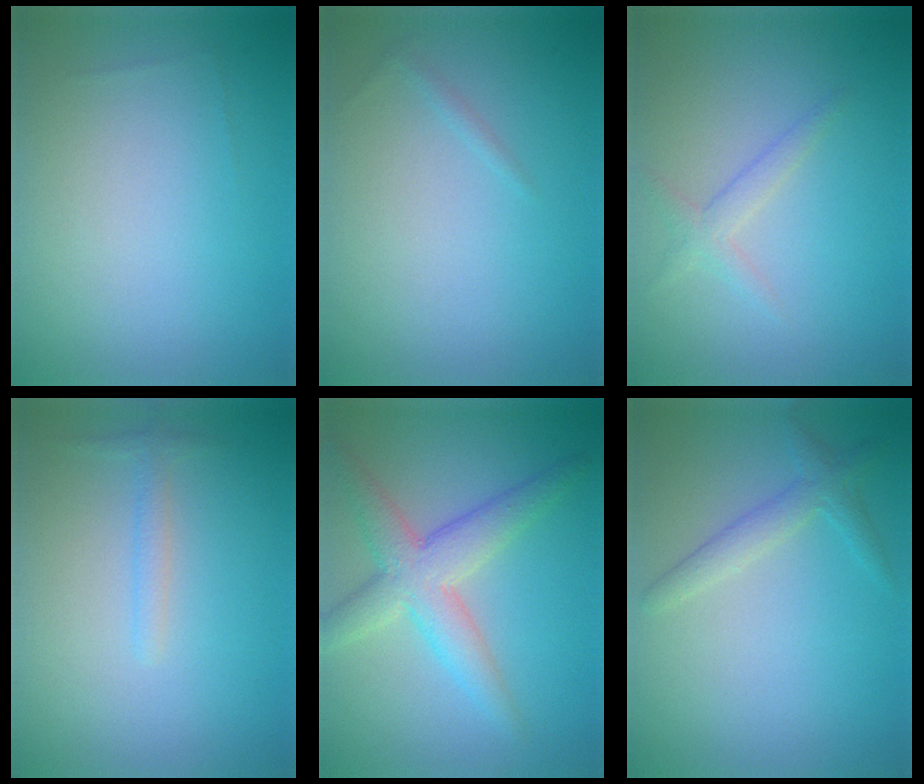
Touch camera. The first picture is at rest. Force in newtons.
{"total": 0.5, "press": 0.5, "slide": 0.0}
{"total": 1.6, "press": 1.6, "slide": 0.1}
{"total": 1.1, "press": 1.1, "slide": 0.0}
{"total": 4.9, "press": 4.9, "slide": 0.1}
{"total": 1.9, "press": 1.9, "slide": 0.1}